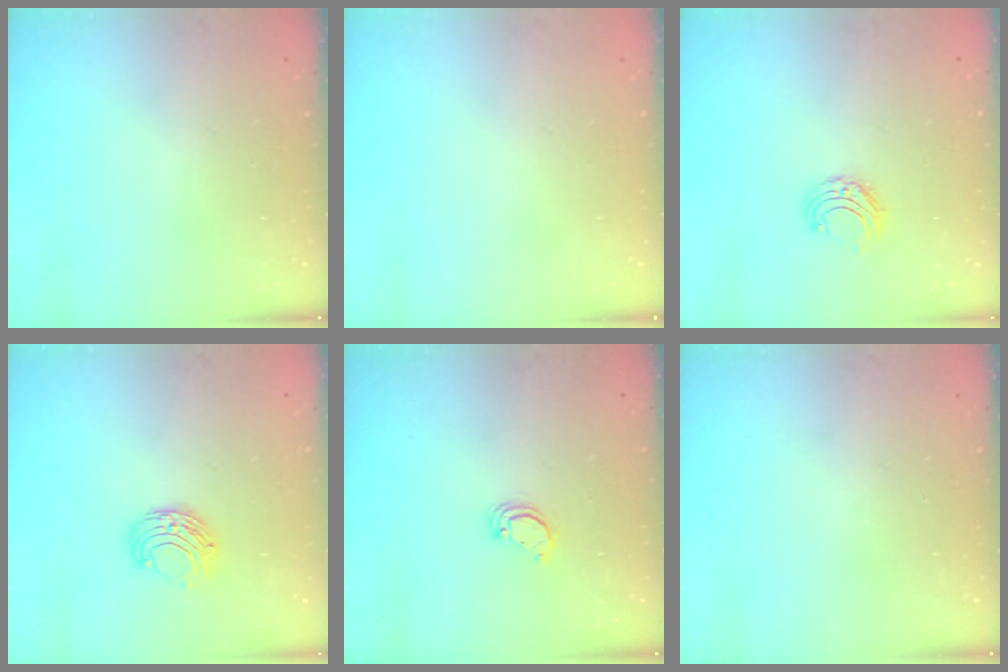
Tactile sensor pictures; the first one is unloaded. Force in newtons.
{"total": 0.0}
{"total": 6.3, "press": 6.3, "slide": 0.5}
{"total": 7.5, "press": 7.5, "slide": 0.7}
{"total": 2.9, "press": 2.9, "slide": 0.1}
{"total": 0.0}